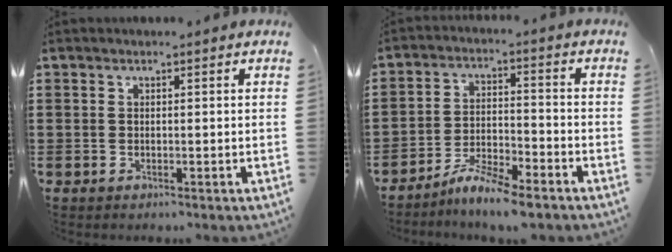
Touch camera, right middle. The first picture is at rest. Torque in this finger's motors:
{"motor_torque": [1.93, -0.21, 0.36, 0.15]}